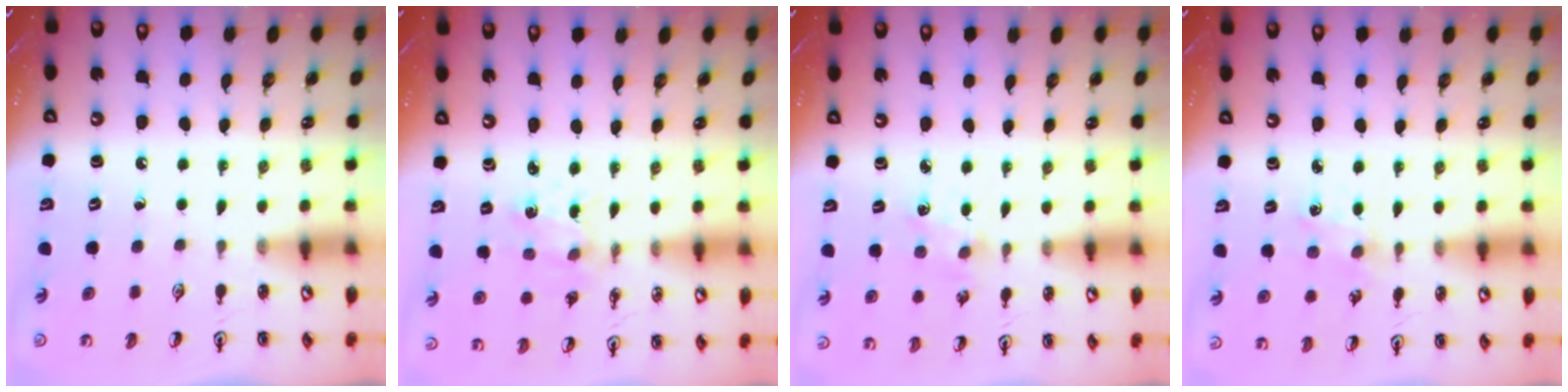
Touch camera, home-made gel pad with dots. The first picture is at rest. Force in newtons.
{"total": 1.5, "press": 1.5, "slide": 0.3}
{"total": 3.3, "press": 3.3, "slide": 0.4}
{"total": 2.4, "press": 2.4, "slide": 0.3}